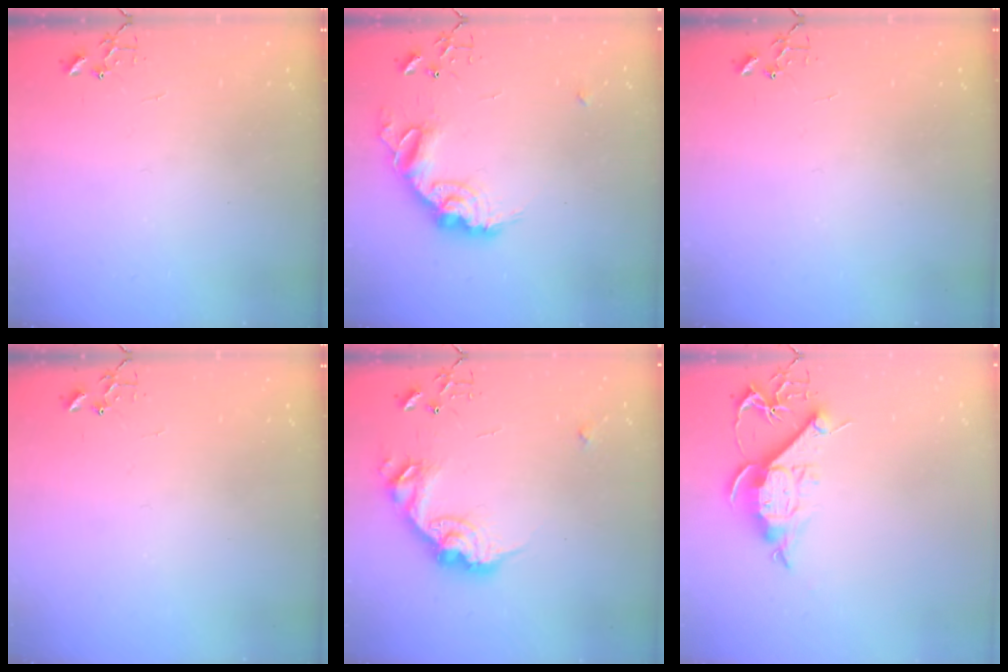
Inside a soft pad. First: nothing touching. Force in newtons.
{"total": 16.1, "press": 16.1, "slide": 1.0}
{"total": 0.0}
{"total": 0.0}
{"total": 16.0, "press": 16.0, "slide": 0.3}
{"total": 10.6, "press": 10.6, "slide": 0.4}